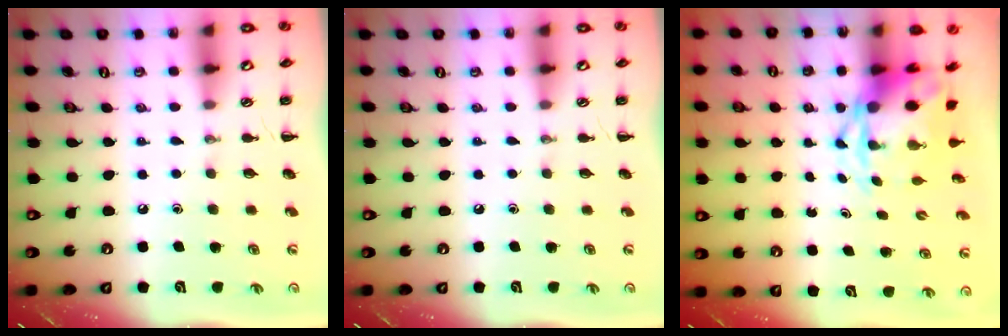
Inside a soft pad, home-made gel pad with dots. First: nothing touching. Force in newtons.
{"total": 0.0}
{"total": 4.9, "press": 4.7, "slide": 1.1}